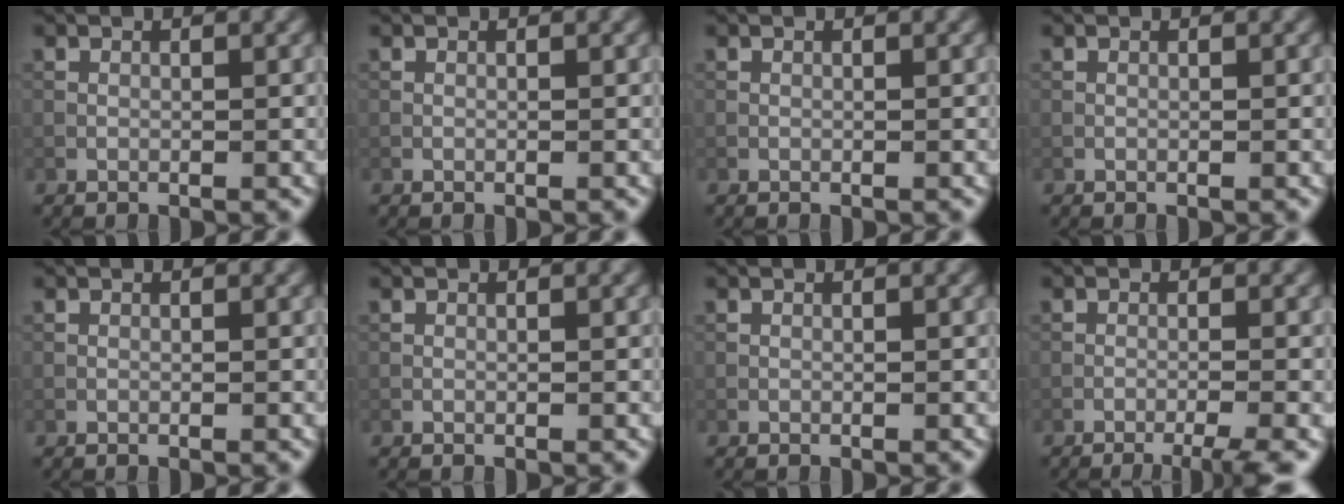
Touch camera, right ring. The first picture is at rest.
{"total": 0.0}
{"total": 0.0}
{"total": 0.0}
{"total": 0.0}
{"total": 0.0}
{"total": 0.0}
{"total": 2.9, "force": [-1.9, 0.3, 2.1], "torque": [-0.032, 0.004, -0.036]}